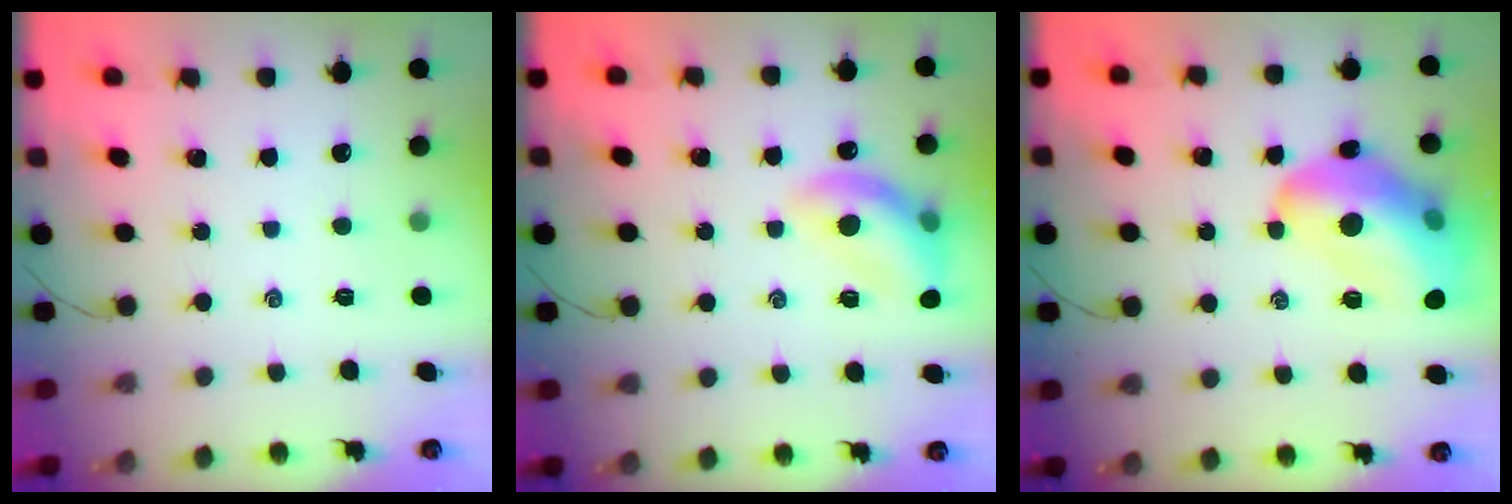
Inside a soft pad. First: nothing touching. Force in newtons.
{"total": 14.0, "press": 13.8, "slide": 2.3}
{"total": 19.3, "press": 18.8, "slide": 4.1}